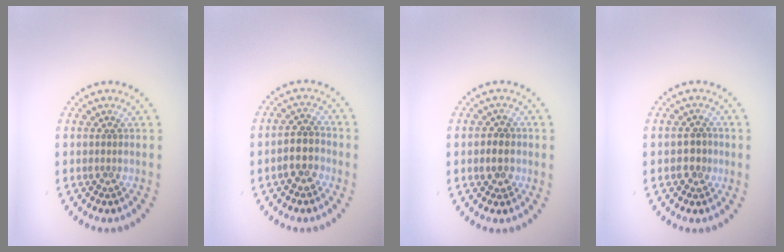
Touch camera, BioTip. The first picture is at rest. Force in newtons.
{"total": 2.9, "press": 2.7, "slide": 1.2}
{"total": 2.1, "press": 2.0, "slide": 0.7}
{"total": 1.9, "press": 1.8, "slide": 0.5}